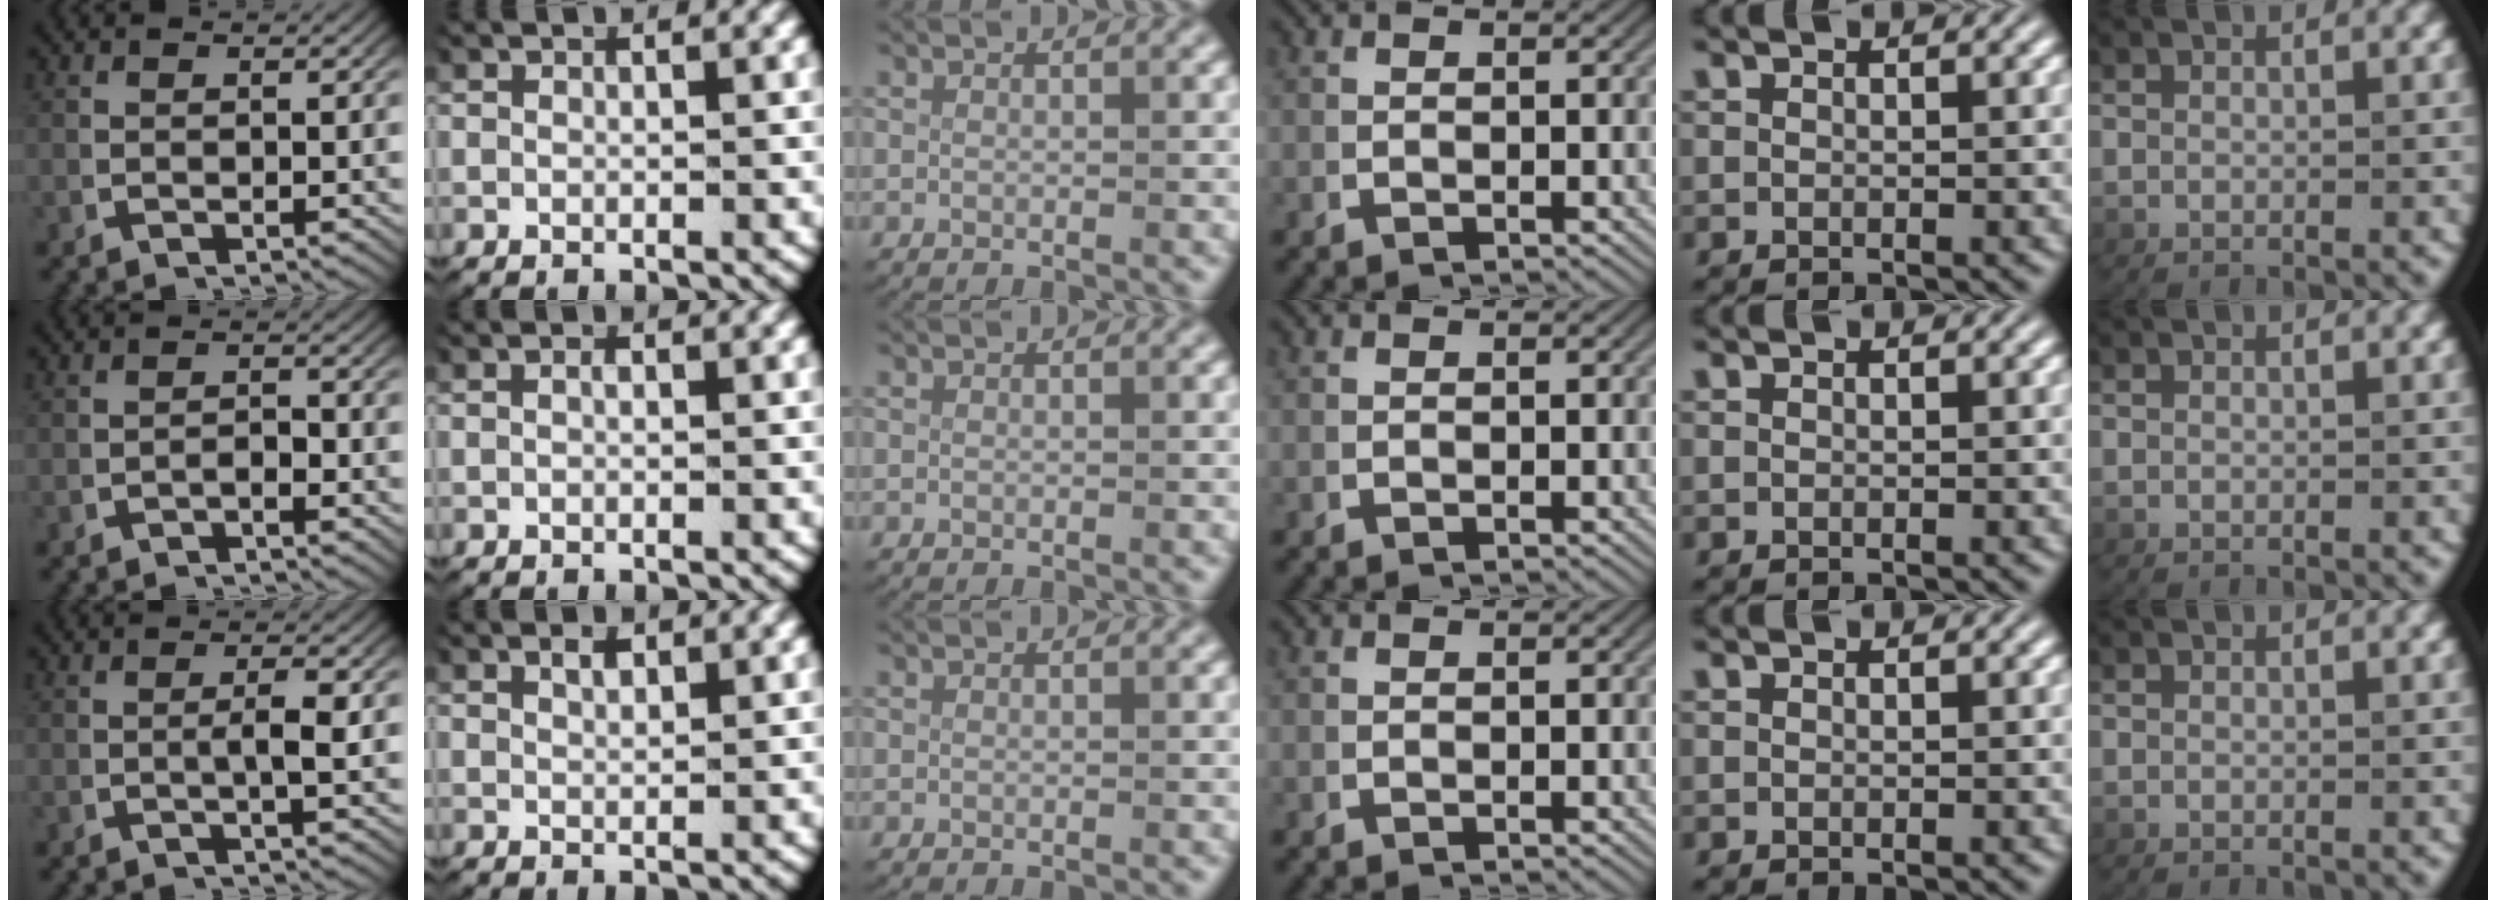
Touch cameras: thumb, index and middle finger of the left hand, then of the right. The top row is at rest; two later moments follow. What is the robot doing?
{"motion": "lift_and_place", "object": "key"}